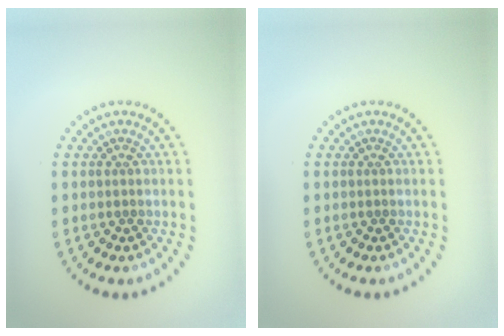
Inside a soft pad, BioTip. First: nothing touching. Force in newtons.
{"total": 0.0}